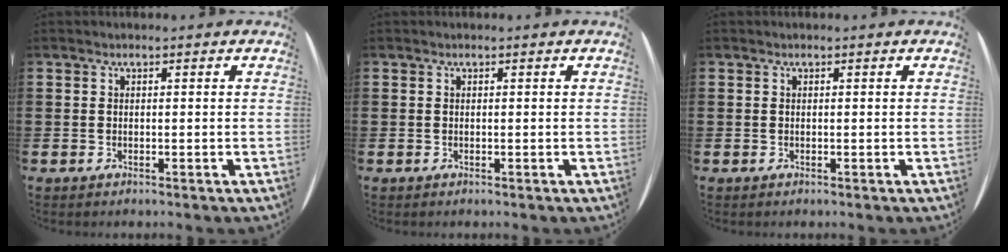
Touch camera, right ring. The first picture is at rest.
{"total": 0.0}
{"total": 0.0}